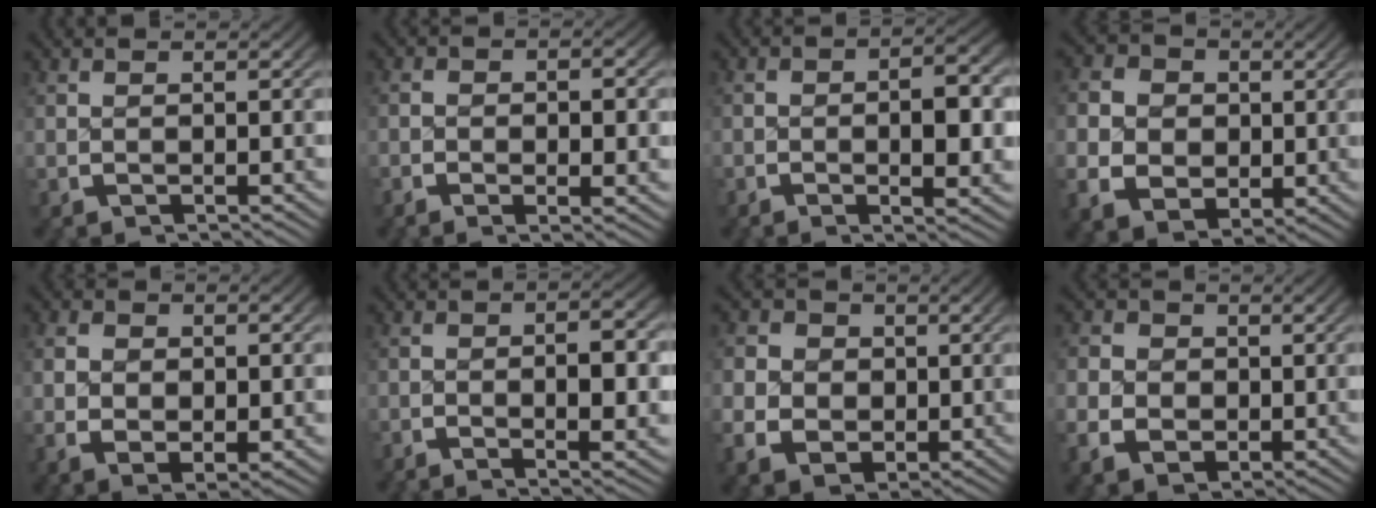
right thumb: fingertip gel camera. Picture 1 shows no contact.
{"total": 2.4, "force": [-0.6, 1.1, 2.0], "torque": [-0.031, -0.009, -0.010]}
{"total": 4.4, "force": [-0.5, 1.7, 4.1], "torque": [-0.057, -0.006, -0.009]}
{"total": 8.4, "force": [-0.1, 6.9, 4.9], "torque": [-0.112, -0.033, 0.012]}
{"total": 5.1, "force": [-0.3, 3.4, 3.8], "torque": [-0.080, -0.021, 0.011]}
{"total": 4.1, "force": [-0.7, 1.5, 3.8], "torque": [-0.054, -0.006, -0.013]}
{"total": 7.5, "force": [-0.1, 6.2, 4.2], "torque": [-0.095, -0.030, 0.013]}
{"total": 5.8, "force": [-0.1, 4.8, 3.3], "torque": [-0.069, -0.020, 0.010]}